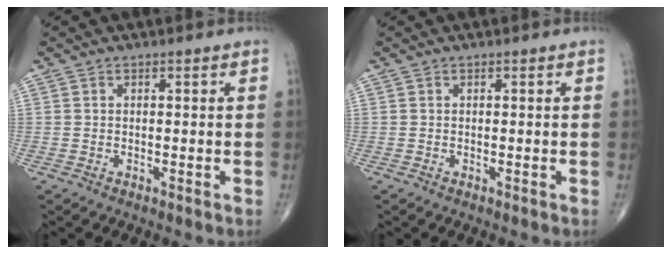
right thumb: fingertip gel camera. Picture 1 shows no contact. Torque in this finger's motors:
{"motor_torque": [0.00, 0.00, -0.01, 0.01, 0.01]}